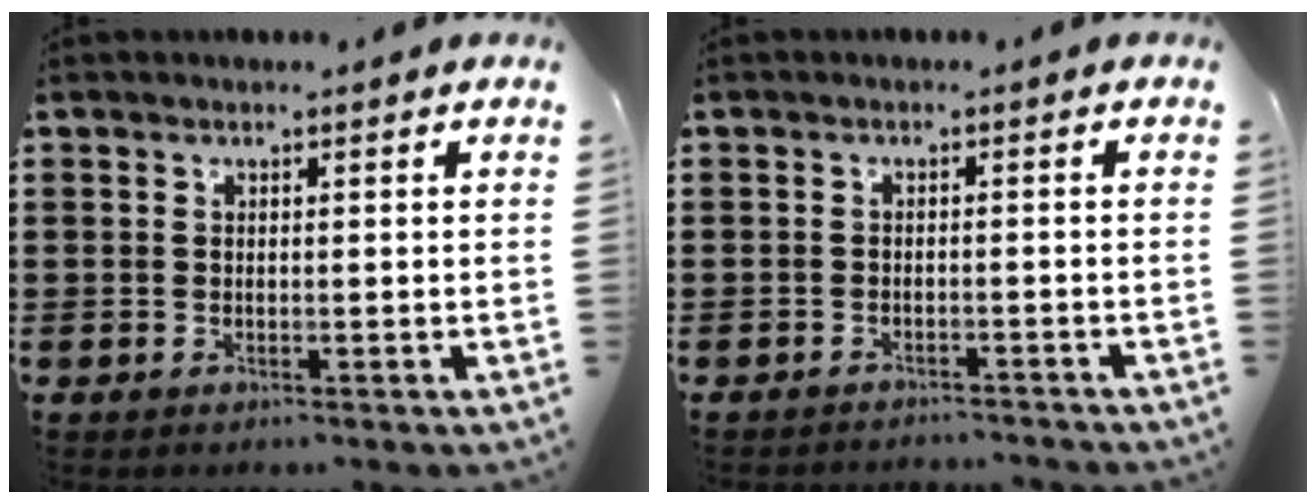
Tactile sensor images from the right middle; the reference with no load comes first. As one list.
[{"total": 1.4, "force": [-1.4, 0.0, 0.1], "torque": [-0.006, 0.002, -0.030]}]